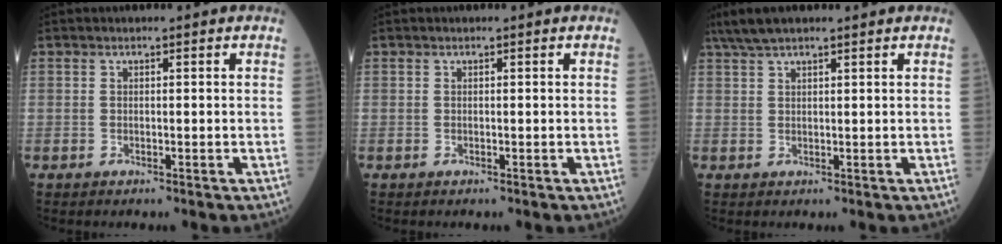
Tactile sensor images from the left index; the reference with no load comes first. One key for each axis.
{"total": 0.0}
{"total": 4.9, "fx": 3.9, "fy": 0.6, "fz": 2.9, "tx": -0.058, "ty": 0.028, "tz": 0.075}